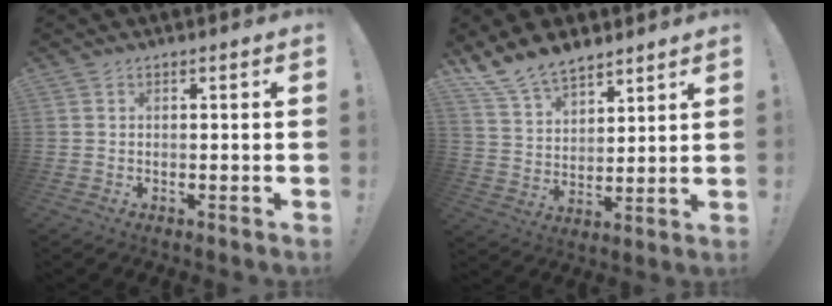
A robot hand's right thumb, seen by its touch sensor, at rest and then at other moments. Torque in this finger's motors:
{"motor_torque": [-0.26, 0.47, 0.33, 0.33, 0.01]}